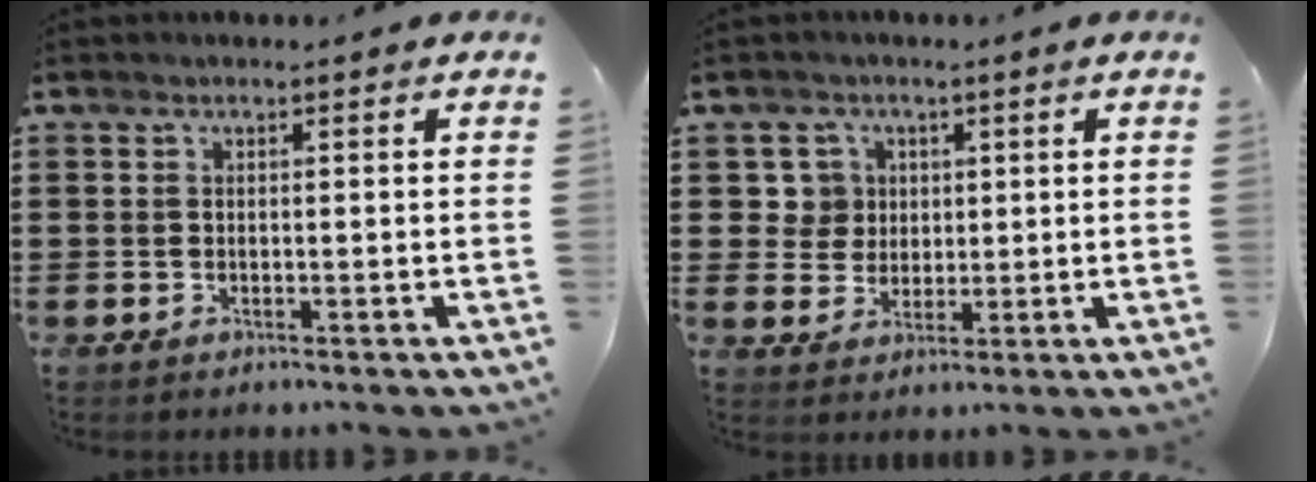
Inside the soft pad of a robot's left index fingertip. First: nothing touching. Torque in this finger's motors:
{"motor_torque": [0.10, 0.07, 0.10, 0.01]}